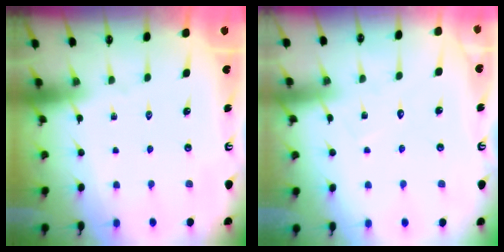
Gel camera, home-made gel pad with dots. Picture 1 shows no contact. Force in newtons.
{"total": 3.5, "press": 3.5, "slide": 0.5}